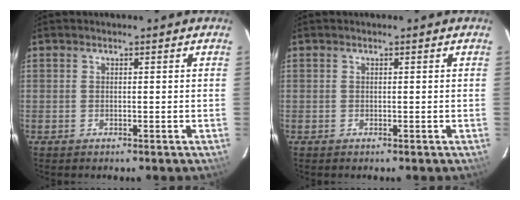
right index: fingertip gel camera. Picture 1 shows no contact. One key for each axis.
{"total": 0.0}